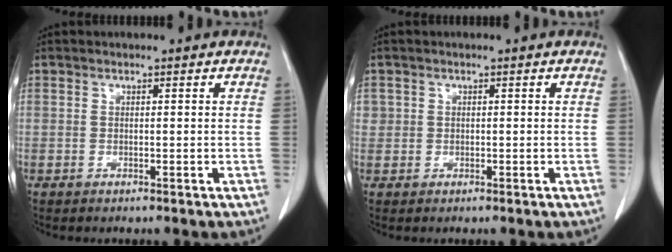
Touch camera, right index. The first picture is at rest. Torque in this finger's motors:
{"motor_torque": [0.13, -0.09, 0.03, 0.01]}